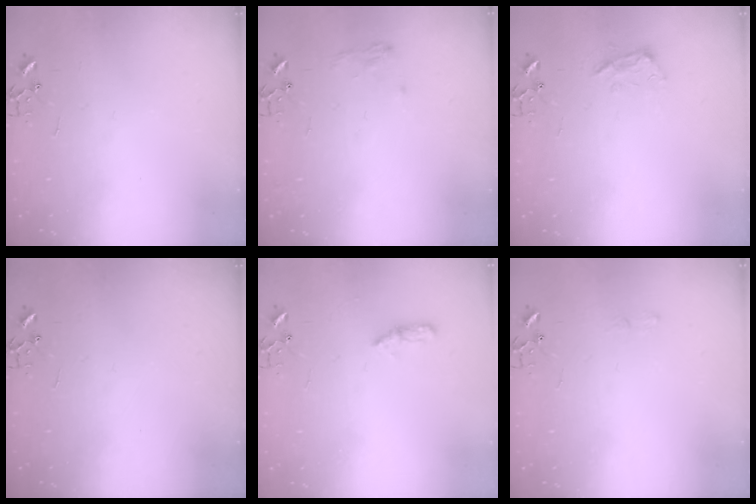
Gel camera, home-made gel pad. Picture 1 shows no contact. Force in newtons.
{"total": 7.0, "press": 7.0, "slide": 0.8}
{"total": 9.0, "press": 8.9, "slide": 1.1}
{"total": 0.0}
{"total": 4.9, "press": 4.8, "slide": 0.6}
{"total": 4.6, "press": 4.6, "slide": 0.7}